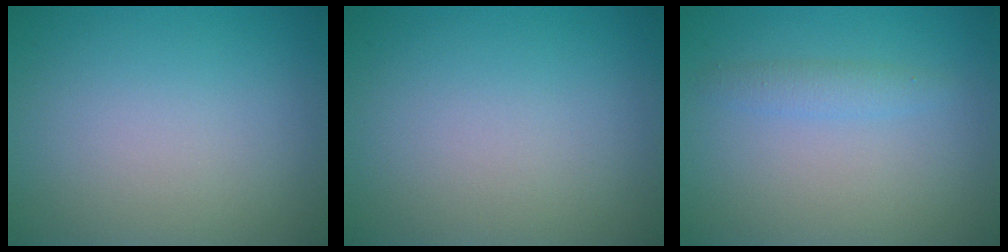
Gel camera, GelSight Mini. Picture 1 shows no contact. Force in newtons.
{"total": 0.0}
{"total": 1.5, "press": 1.4, "slide": 0.1}